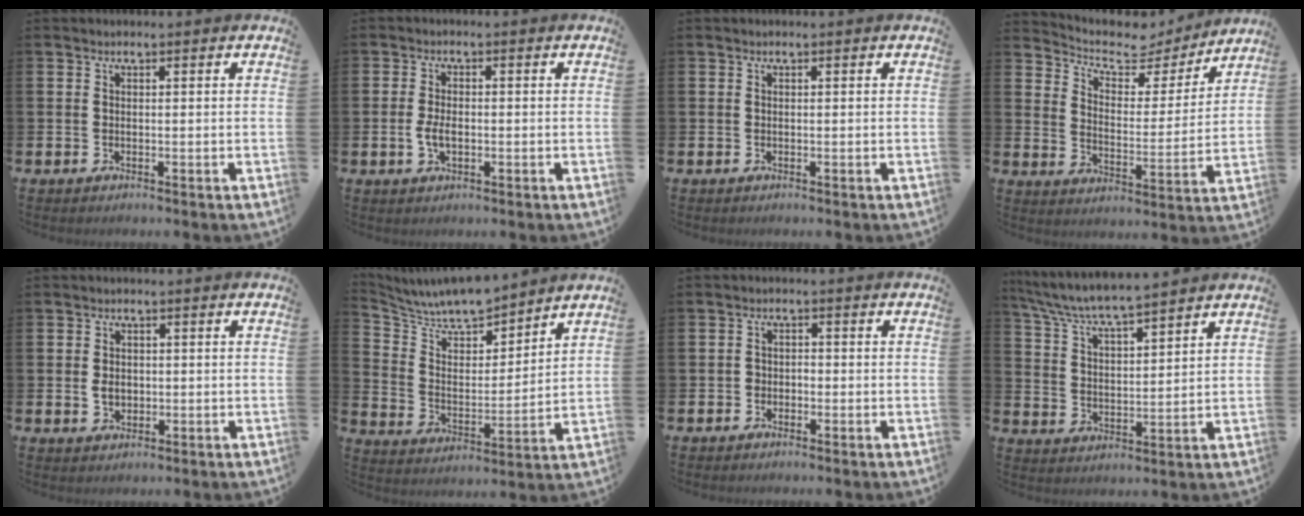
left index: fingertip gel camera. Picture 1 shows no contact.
{"total": 2.9, "force": [-0.5, 1.7, 2.3], "torque": [-0.047, 0.000, -0.013]}
{"total": 0.0}
{"total": 6.2, "force": [5.4, 2.6, 1.8], "torque": [-0.059, -0.042, 0.085]}
{"total": 2.3, "force": [0.0, 1.8, 1.4], "torque": [-0.015, 0.003, -0.006]}
{"total": 8.4, "force": [8.1, 1.5, 1.8], "torque": [-0.067, -0.066, 0.143]}
{"total": 1.6, "force": [-1.0, 1.1, 0.3], "torque": [-0.003, 0.002, -0.024]}
{"total": 6.4, "force": [6.2, 0.0, 1.6], "torque": [-0.059, -0.041, 0.108]}